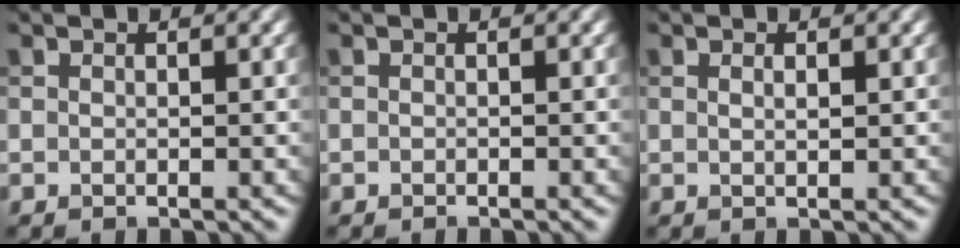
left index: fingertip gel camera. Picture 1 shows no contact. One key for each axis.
{"total": 0.0}
{"total": 0.8, "fx": 0.3, "fy": 0.2, "fz": 0.7, "tx": -0.011, "ty": 0.000, "tz": 0.006}